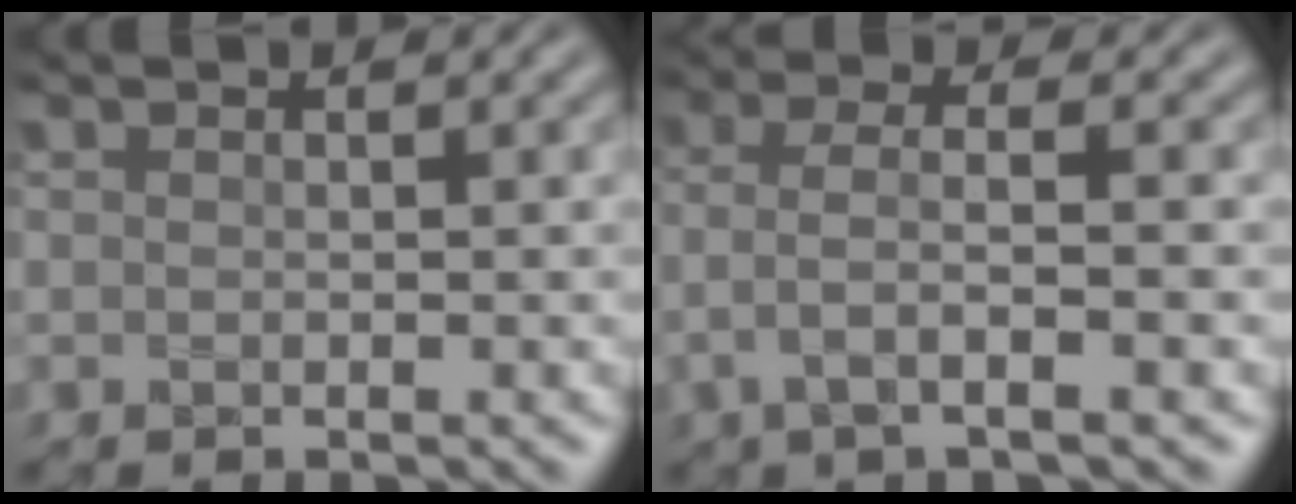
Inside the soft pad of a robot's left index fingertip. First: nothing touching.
{"total": 3.7, "force": [-0.8, 1.1, 3.5], "torque": [-0.065, 0.003, -0.022]}